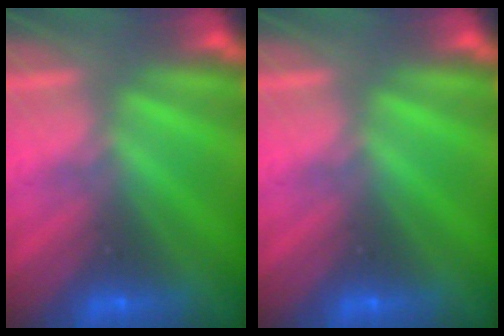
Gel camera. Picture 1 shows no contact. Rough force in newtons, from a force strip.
{"total": 0.0}